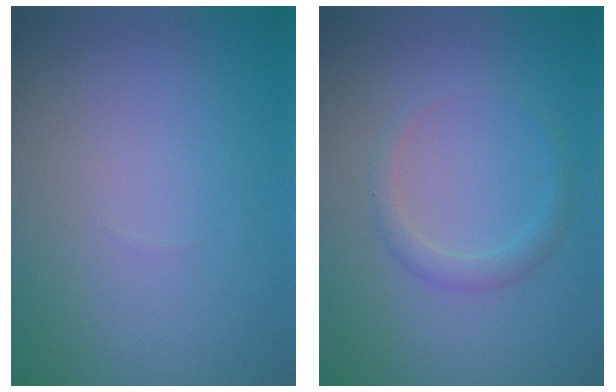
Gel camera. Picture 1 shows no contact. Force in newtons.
{"total": 1.5, "press": 1.5, "slide": 0.0}